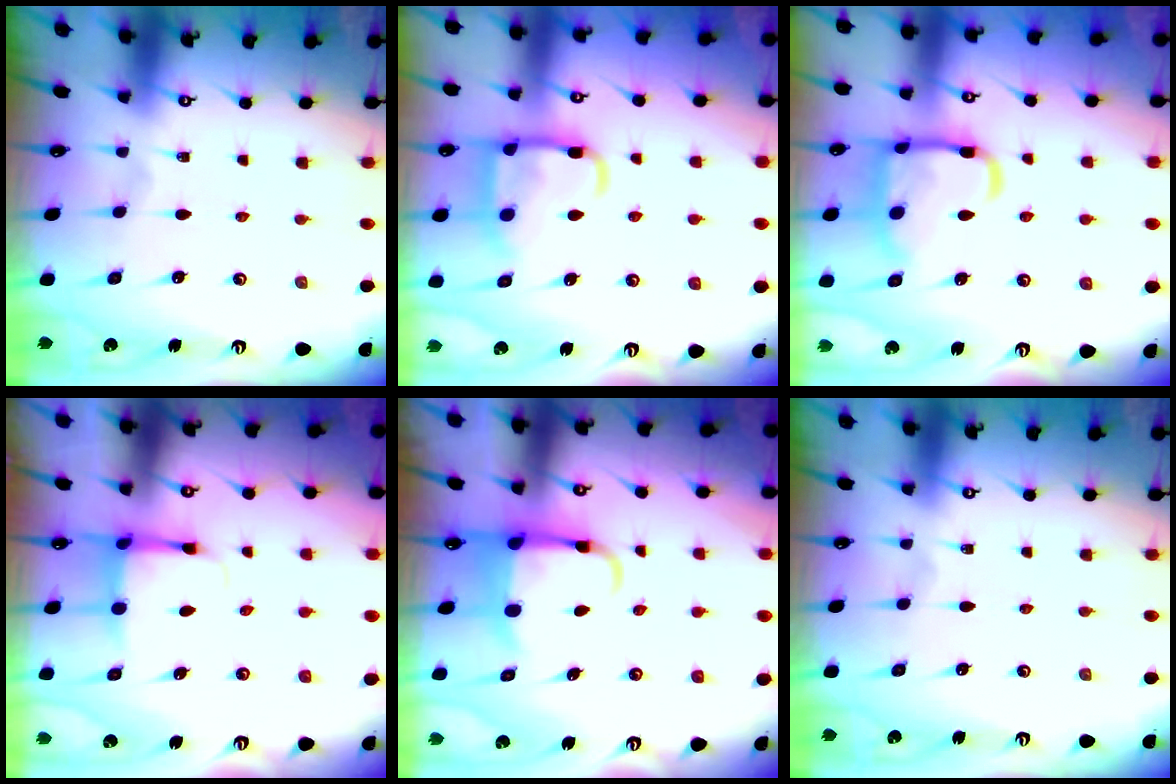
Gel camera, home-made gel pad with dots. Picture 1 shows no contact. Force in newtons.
{"total": 13.1, "press": 13.0, "slide": 1.5}
{"total": 16.5, "press": 16.5, "slide": 1.3}
{"total": 3.9, "press": 3.8, "slide": 1.1}
{"total": 5.1, "press": 5.0, "slide": 1.1}
{"total": 0.0}